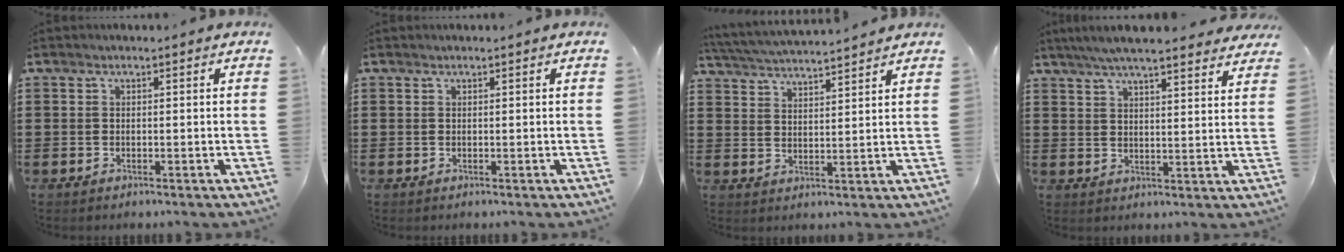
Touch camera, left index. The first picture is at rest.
{"total": 0.0}
{"total": 4.2, "force": [4.2, -0.4, 0.6], "torque": [-0.030, -0.027, 0.070]}
{"total": 5.8, "force": [5.3, 0.4, 2.2], "torque": [-0.060, -0.018, 0.097]}